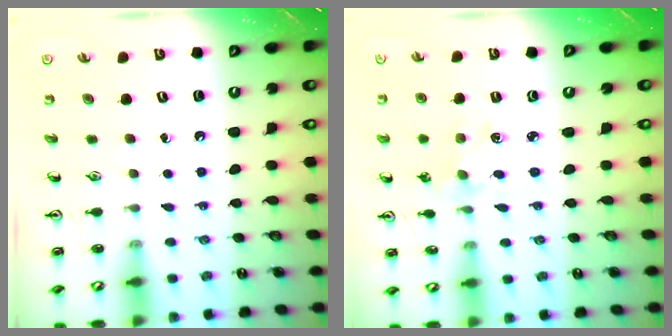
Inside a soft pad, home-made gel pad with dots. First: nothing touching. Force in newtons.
{"total": 1.5, "press": 1.5, "slide": 0.3}